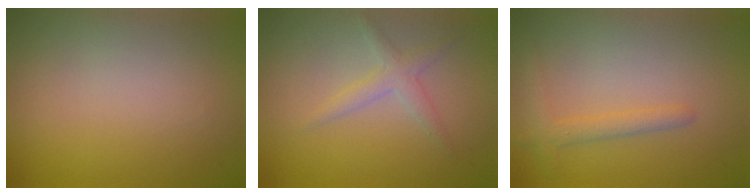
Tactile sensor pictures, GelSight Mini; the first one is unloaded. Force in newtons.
{"total": 1.8, "press": 1.8, "slide": 0.0}
{"total": 1.9, "press": 1.9, "slide": 0.1}